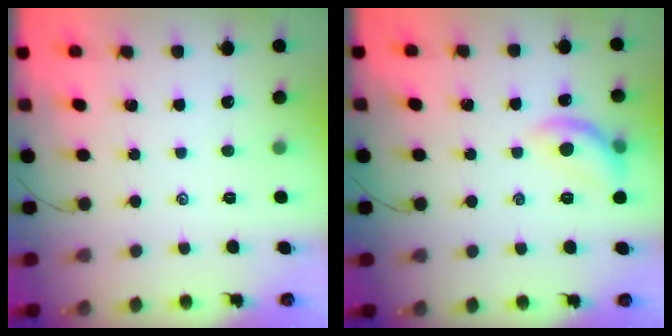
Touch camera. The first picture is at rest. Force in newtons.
{"total": 10.4, "press": 10.4, "slide": 0.0}